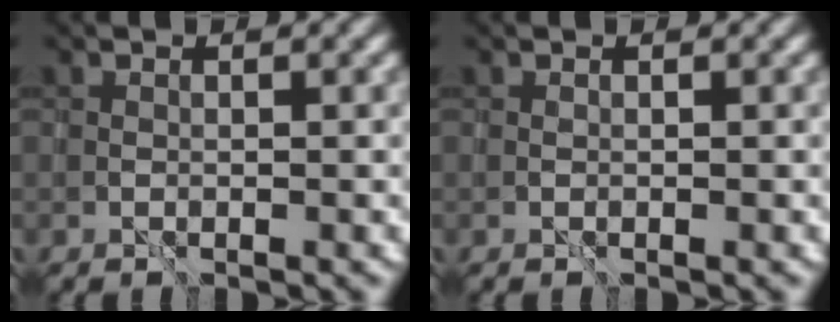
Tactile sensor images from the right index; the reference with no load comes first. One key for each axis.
{"total": 0.0}